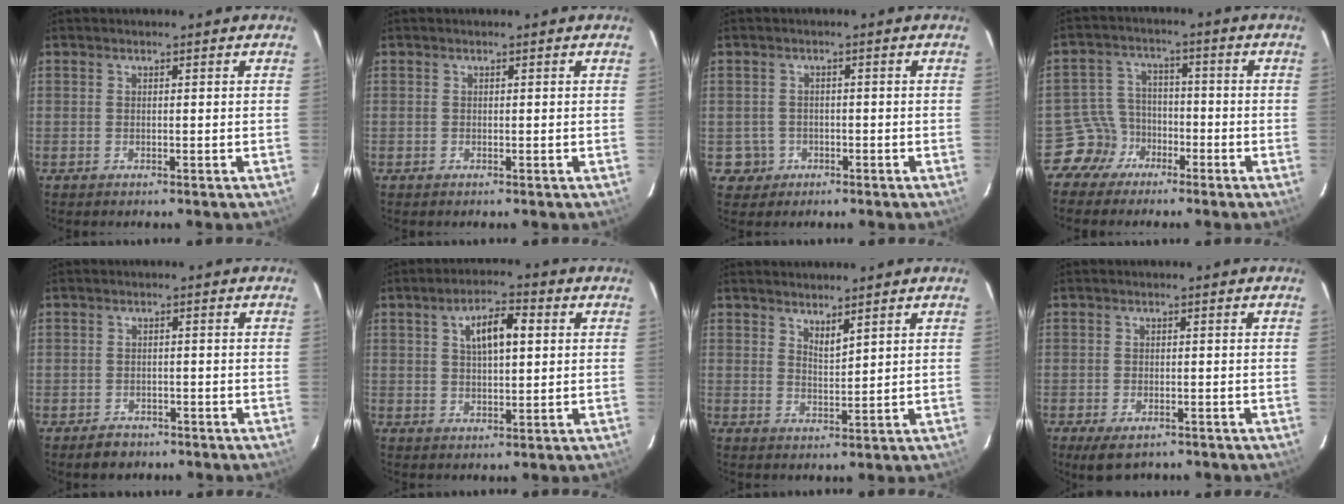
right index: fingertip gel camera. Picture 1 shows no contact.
{"total": 0.0}
{"total": 3.7, "force": [-1.0, 3.5, 0.1], "torque": [-0.006, 0.015, -0.010]}
{"total": 6.1, "force": [-4.2, 4.5, -0.5], "torque": [-0.003, 0.028, -0.082]}
{"total": 3.4, "force": [-2.2, 2.5, 0.5], "torque": [-0.010, 0.011, -0.031]}
{"total": 7.3, "force": [2.1, 2.8, 6.4], "torque": [-0.110, 0.014, 0.039]}
{"total": 2.8, "force": [2.3, 0.5, 1.6], "torque": [-0.025, -0.002, 0.039]}
{"total": 4.4, "force": [-2.8, 2.2, 2.5], "torque": [-0.053, -0.017, -0.044]}